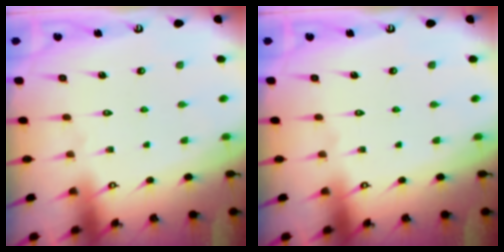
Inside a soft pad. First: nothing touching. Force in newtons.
{"total": 0.0}